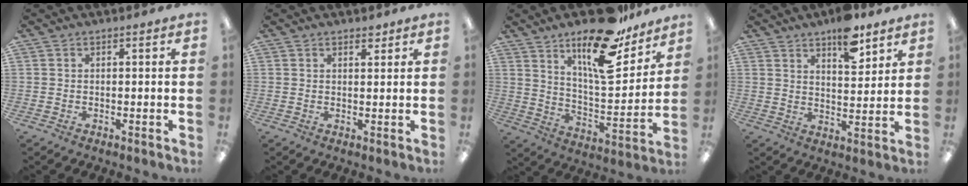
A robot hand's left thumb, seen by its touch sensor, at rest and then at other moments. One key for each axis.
{"total": 1.9, "fx": 1.6, "fy": 0.7, "fz": 0.7, "tx": 0.001, "ty": -0.007, "tz": 0.025}
{"total": 20.2, "fx": 14.0, "fy": 6.8, "fz": 12.8, "tx": -0.201, "ty": -0.090, "tz": 0.232}
{"total": 9.5, "fx": 7.1, "fy": 3.5, "fz": 5.1, "tx": -0.062, "ty": -0.043, "tz": 0.120}